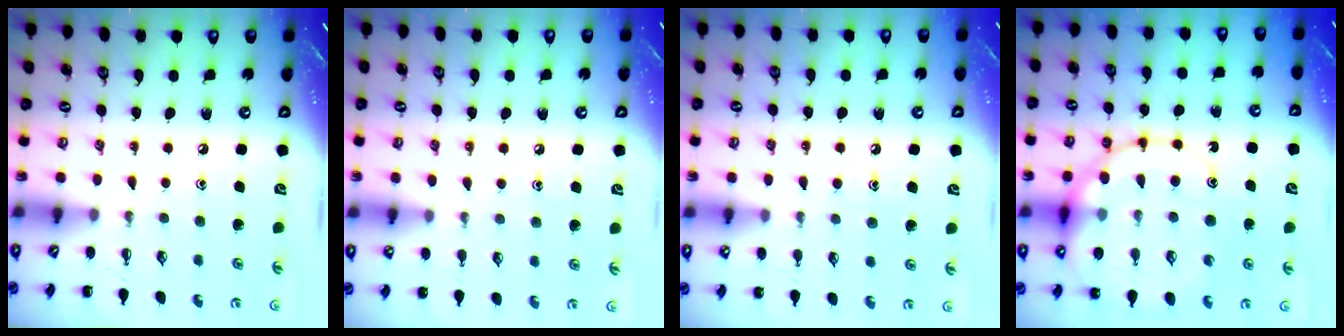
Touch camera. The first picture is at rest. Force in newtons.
{"total": 6.7, "press": 6.3, "slide": 2.1}
{"total": 8.3, "press": 8.2, "slide": 1.4}
{"total": 21.0, "press": 20.8, "slide": 2.9}